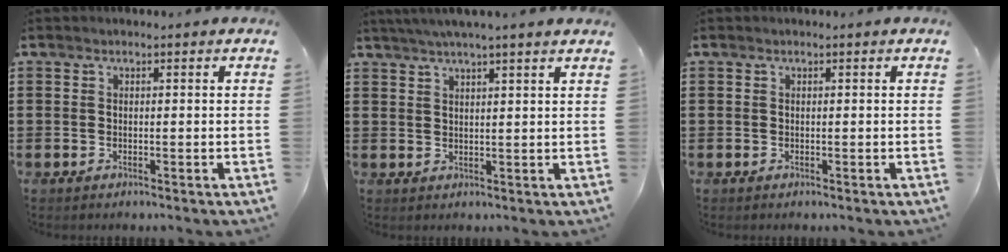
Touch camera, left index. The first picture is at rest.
{"total": 3.3, "force": [2.9, -0.6, 1.5], "torque": [-0.035, -0.001, 0.052]}
{"total": 0.0}